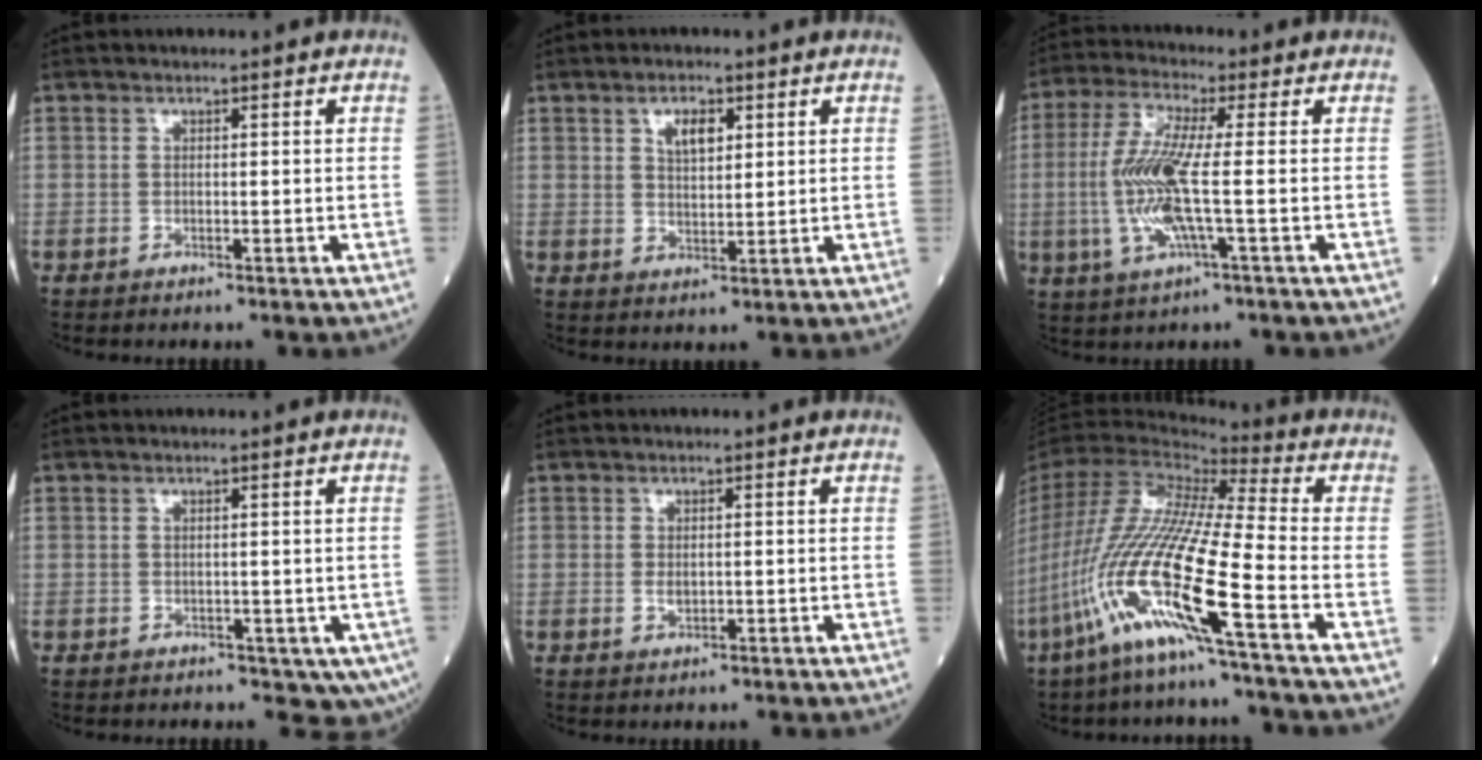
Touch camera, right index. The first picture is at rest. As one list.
[{"total": 4.0, "force": [1.8, 1.8, 3.1], "torque": [-0.054, 0.001, 0.033]}, {"total": 10.1, "force": [-1.0, 0.6, 10.0], "torque": [-0.222, 0.000, -0.025]}, {"total": 4.1, "force": [-1.6, 2.8, 2.5], "torque": [-0.013, -0.002, -0.015]}, {"total": 1.4, "force": [-0.2, 0.8, 1.2], "torque": [-0.024, -0.001, -0.001]}, {"total": 20.3, "force": [-8.7, 0.2, 18.4], "torque": [-0.414, -0.042, -0.178]}]